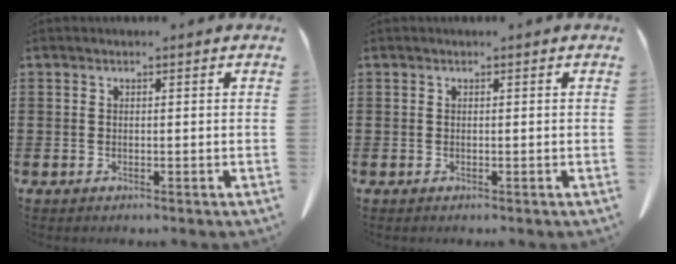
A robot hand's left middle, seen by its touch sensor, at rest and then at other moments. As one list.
[{"total": 0.0}]